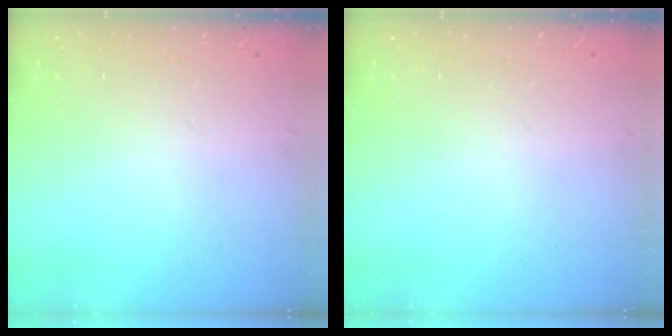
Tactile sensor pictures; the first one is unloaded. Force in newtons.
{"total": 0.0}